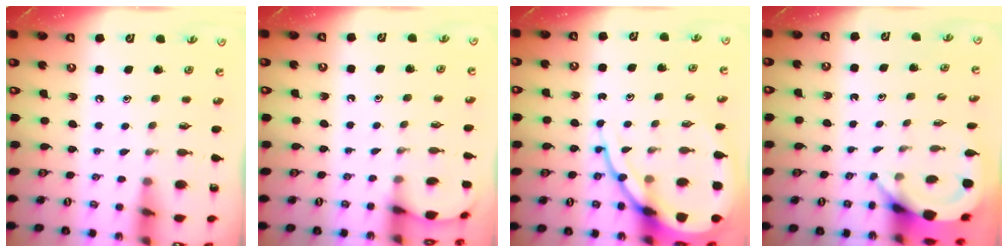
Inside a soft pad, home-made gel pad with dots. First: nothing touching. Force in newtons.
{"total": 2.5, "press": 2.5, "slide": 0.3}
{"total": 13.5, "press": 13.4, "slide": 1.5}
{"total": 3.9, "press": 3.9, "slide": 0.2}